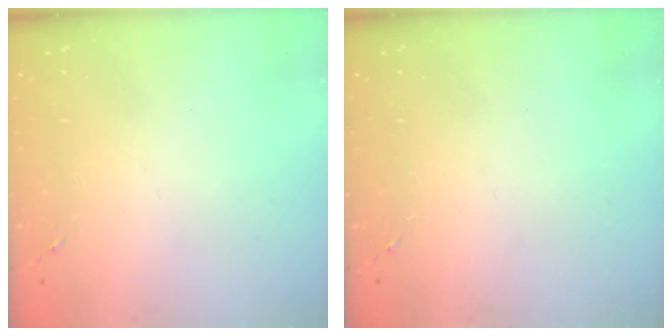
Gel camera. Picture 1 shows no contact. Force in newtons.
{"total": 0.0}